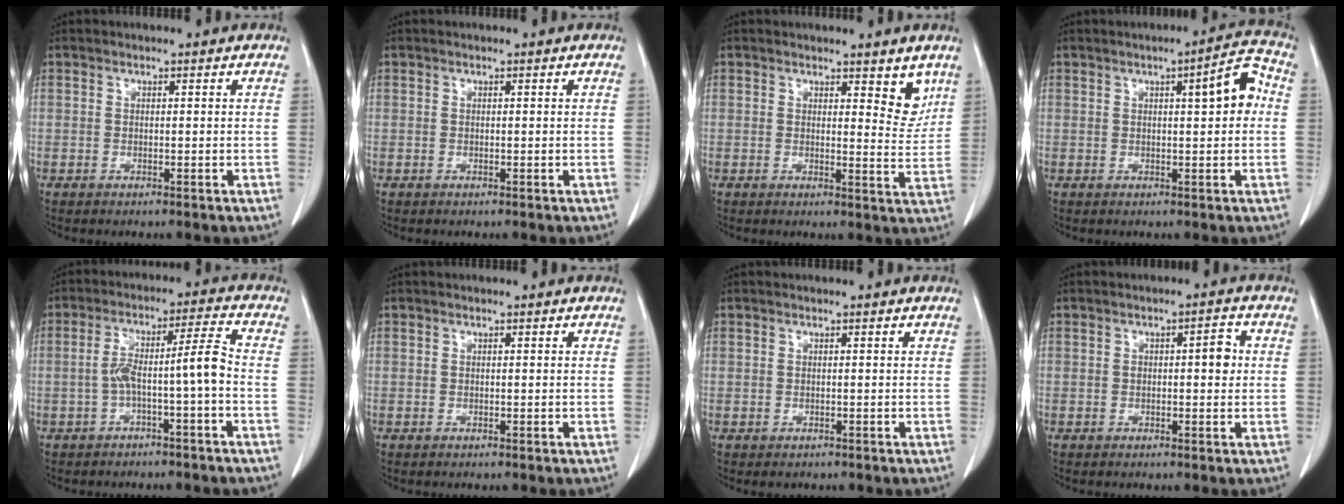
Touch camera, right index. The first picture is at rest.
{"total": 0.0}
{"total": 4.3, "force": [2.9, 1.6, 2.8], "torque": [-0.021, -0.020, 0.033]}
{"total": 5.9, "force": [0.9, 1.1, 5.7], "torque": [-0.075, 0.019, 0.008]}
{"total": 6.9, "force": [-2.0, -0.2, 6.5], "torque": [-0.118, 0.033, -0.029]}
{"total": 0.0}
{"total": 0.9, "force": [-0.4, 0.8, 0.0], "torque": [-0.004, 0.005, -0.003]}
{"total": 3.4, "force": [0.4, 1.2, 3.2], "torque": [-0.049, 0.011, 0.006]}